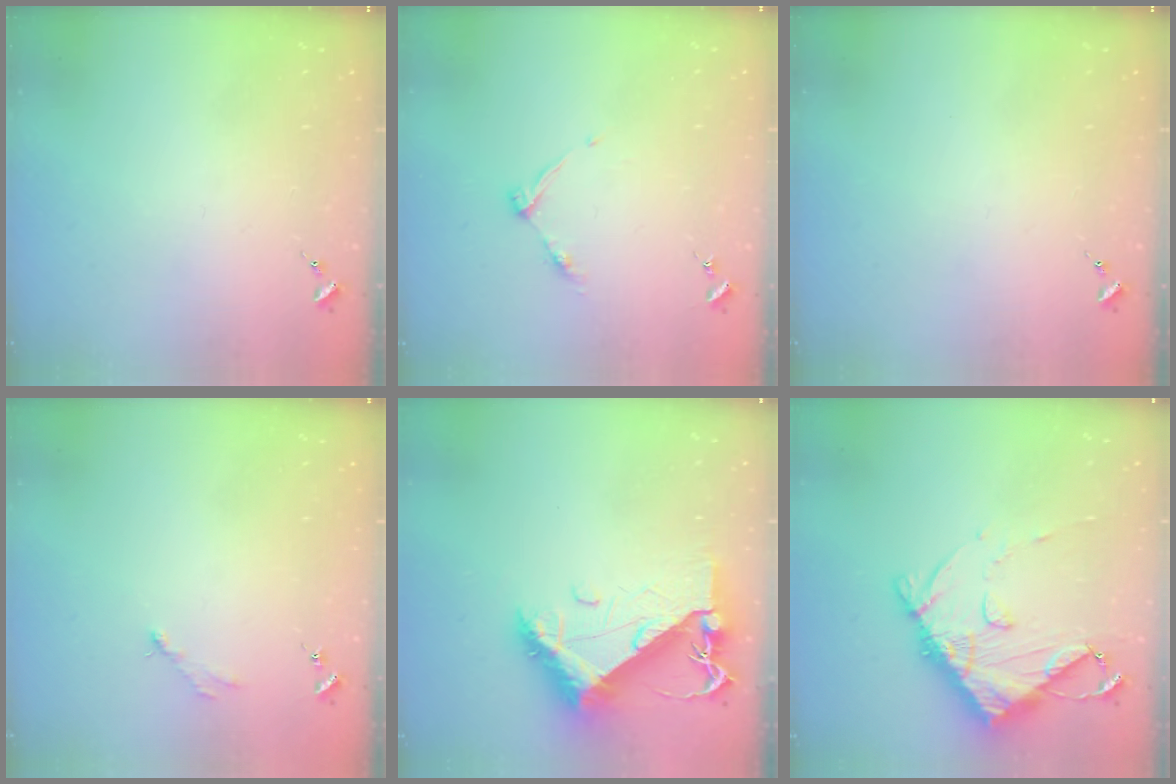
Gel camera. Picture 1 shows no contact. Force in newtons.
{"total": 6.0, "press": 6.0, "slide": 0.7}
{"total": 0.0}
{"total": 2.8, "press": 2.8, "slide": 0.4}
{"total": 11.3, "press": 11.3, "slide": 1.2}
{"total": 13.5, "press": 13.4, "slide": 1.5}